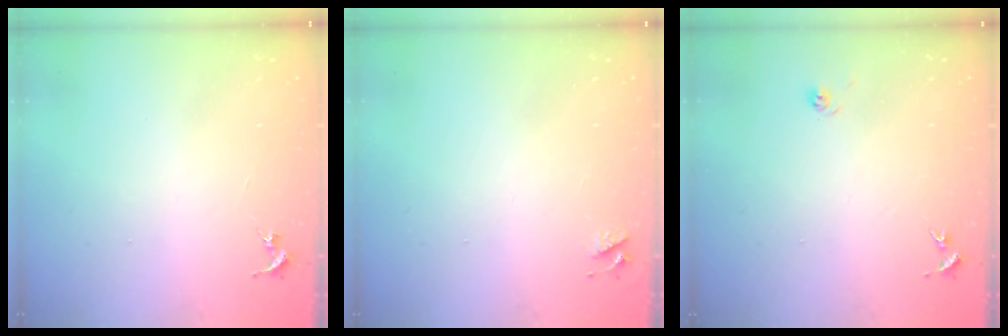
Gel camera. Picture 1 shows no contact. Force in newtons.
{"total": 3.6, "press": 3.5, "slide": 0.6}
{"total": 5.8, "press": 5.8, "slide": 0.5}